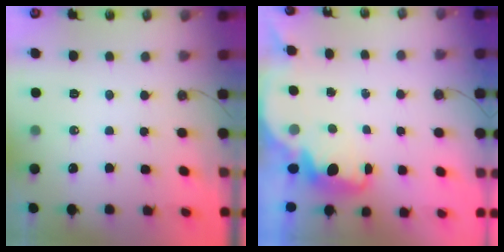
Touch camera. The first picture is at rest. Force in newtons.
{"total": 2.2, "press": 2.2, "slide": 0.6}